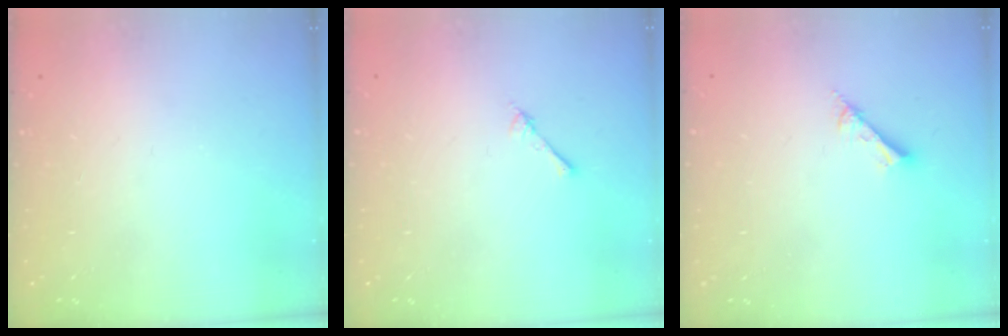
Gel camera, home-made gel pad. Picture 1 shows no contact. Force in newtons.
{"total": 2.4, "press": 2.4, "slide": 0.3}
{"total": 2.6, "press": 2.6, "slide": 0.1}